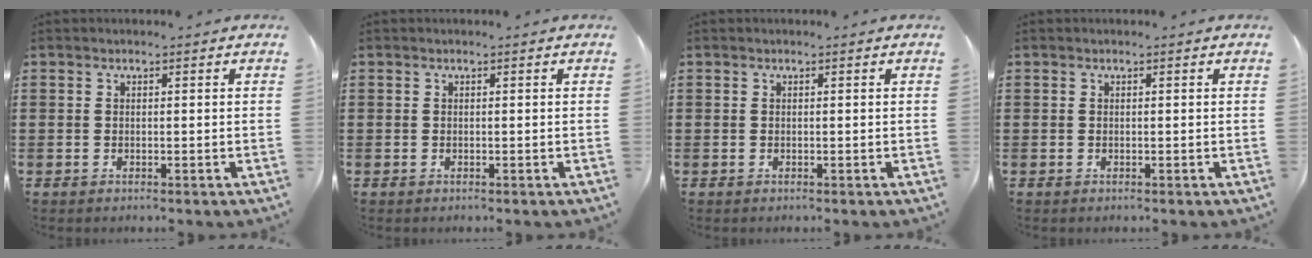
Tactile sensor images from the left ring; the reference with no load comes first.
{"total": 0.0}
{"total": 0.0}
{"total": 0.0}